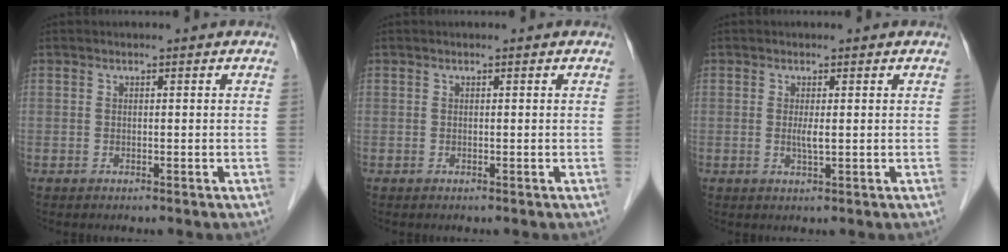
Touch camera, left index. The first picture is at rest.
{"total": 0.0}
{"total": 1.6, "force": [0.1, 0.1, 1.5], "torque": [-0.036, -0.003, 0.004]}